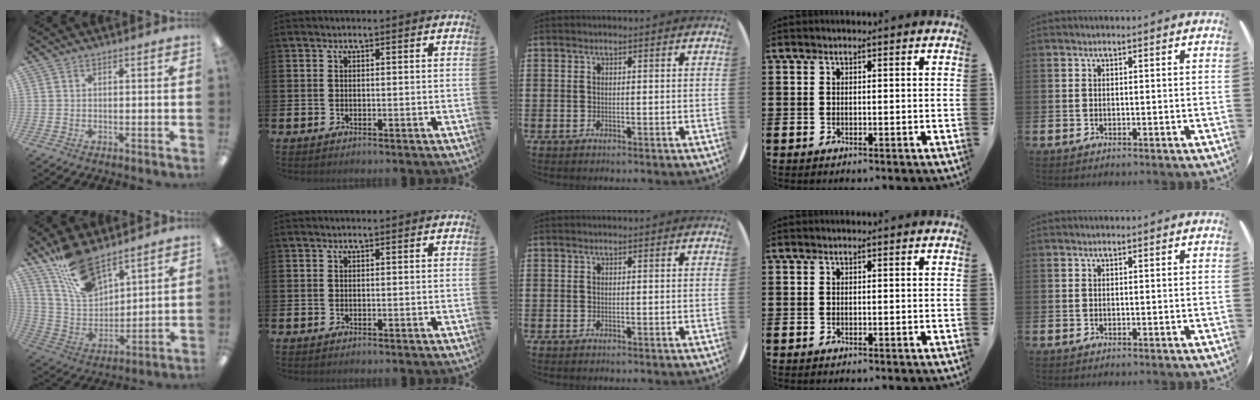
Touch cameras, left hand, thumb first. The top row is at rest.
{"thumb": {"total": 14.6, "force": [11.1, 6.3, 7.1], "torque": [-0.150, -0.054, 0.209]}}